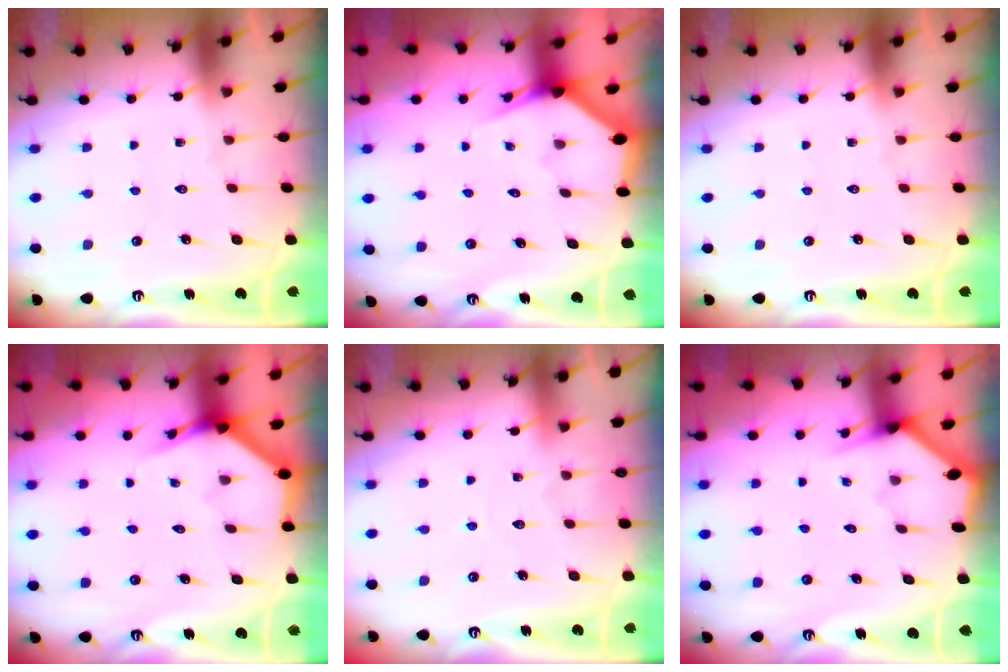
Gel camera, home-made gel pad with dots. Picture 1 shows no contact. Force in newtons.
{"total": 2.7, "press": 2.7, "slide": 0.1}
{"total": 0.0}
{"total": 3.7, "press": 3.7, "slide": 0.3}
{"total": 3.0, "press": 3.0, "slide": 0.3}
{"total": 2.9, "press": 2.9, "slide": 0.2}